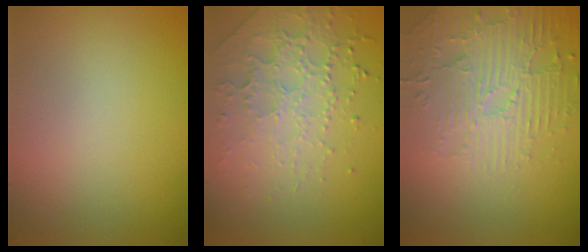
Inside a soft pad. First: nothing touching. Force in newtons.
{"total": 4.5, "press": 3.2, "slide": 3.3}
{"total": 4.6, "press": 3.7, "slide": 2.6}